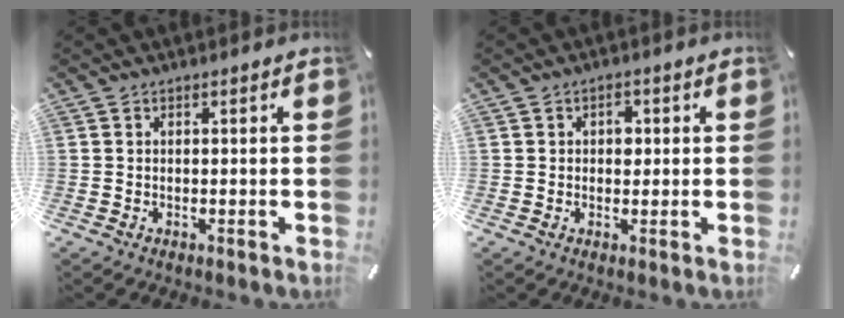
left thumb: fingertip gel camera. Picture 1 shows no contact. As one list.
[{"total": 2.7, "force": [0.2, 2.0, 1.8], "torque": [-0.013, -0.001, -0.004]}]